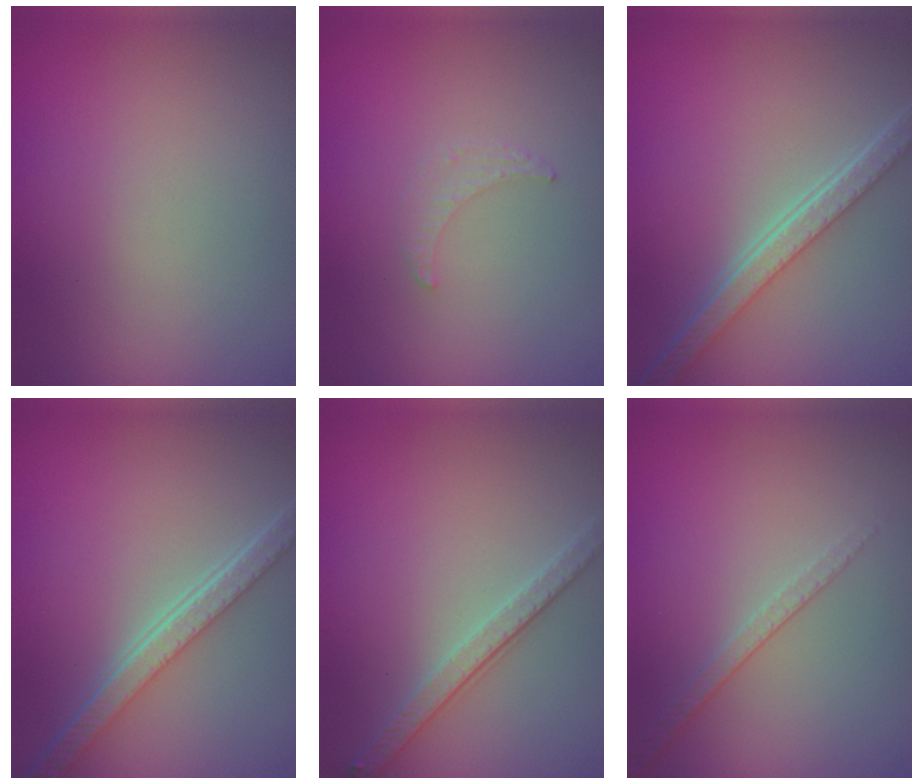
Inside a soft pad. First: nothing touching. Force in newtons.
{"total": 1.1, "press": 1.1, "slide": 0.3}
{"total": 5.5, "press": 4.3, "slide": 3.5}
{"total": 5.4, "press": 4.1, "slide": 3.6}
{"total": 2.8, "press": 2.7, "slide": 0.8}
{"total": 1.6, "press": 1.0, "slide": 1.3}